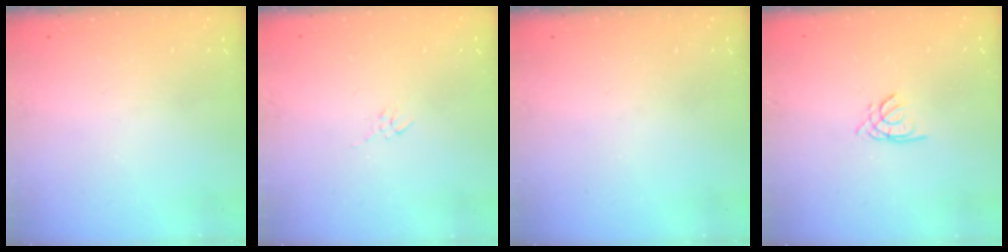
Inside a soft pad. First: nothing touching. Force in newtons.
{"total": 2.7, "press": 2.7, "slide": 0.5}
{"total": 0.0}
{"total": 1.6, "press": 1.5, "slide": 0.4}